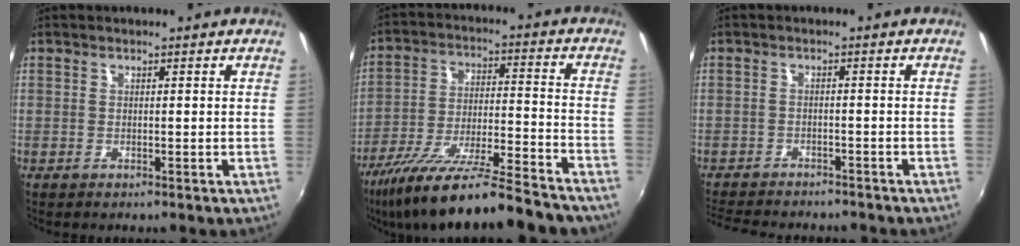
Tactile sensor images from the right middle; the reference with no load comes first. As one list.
[{"total": 22.9, "force": [-19.2, 2.5, 12.2], "torque": [-0.216, -0.054, -0.295]}, {"total": 10.3, "force": [-9.4, 2.2, 3.6], "torque": [-0.092, -0.022, -0.145]}]